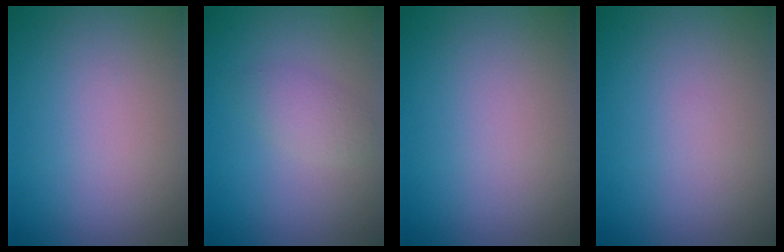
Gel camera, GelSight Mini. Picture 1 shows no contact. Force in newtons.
{"total": 1.9, "press": 1.9, "slide": 0.1}
{"total": 0.0}
{"total": 0.0}